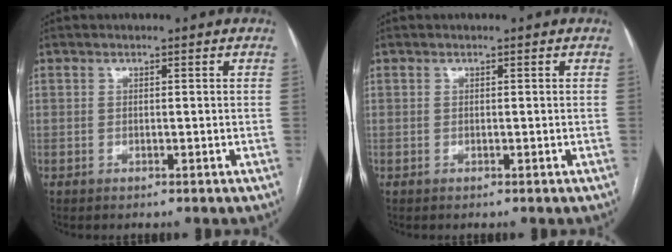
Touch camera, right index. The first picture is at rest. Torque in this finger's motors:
{"motor_torque": [0.00, 0.00, 0.00, 0.00]}